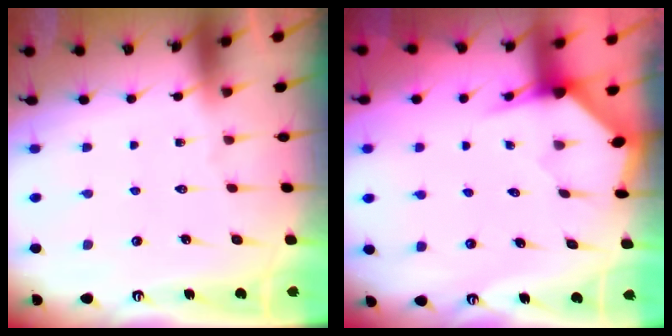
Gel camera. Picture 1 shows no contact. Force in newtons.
{"total": 3.2, "press": 3.1, "slide": 0.3}